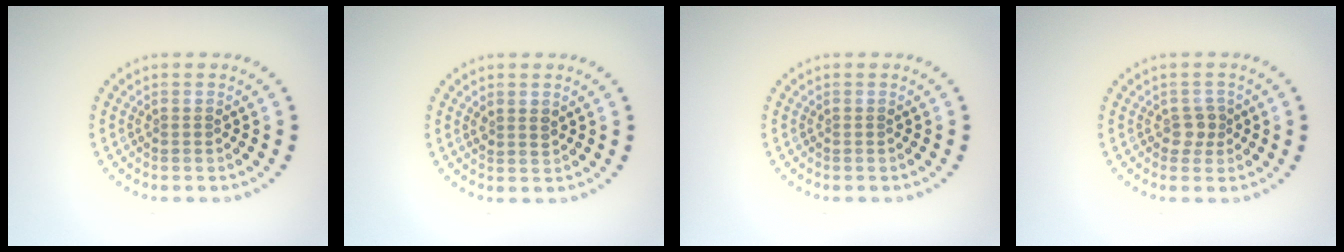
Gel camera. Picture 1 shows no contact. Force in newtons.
{"total": 1.2, "press": 1.1, "slide": 0.6}
{"total": 0.0}
{"total": 1.6, "press": 1.4, "slide": 0.8}